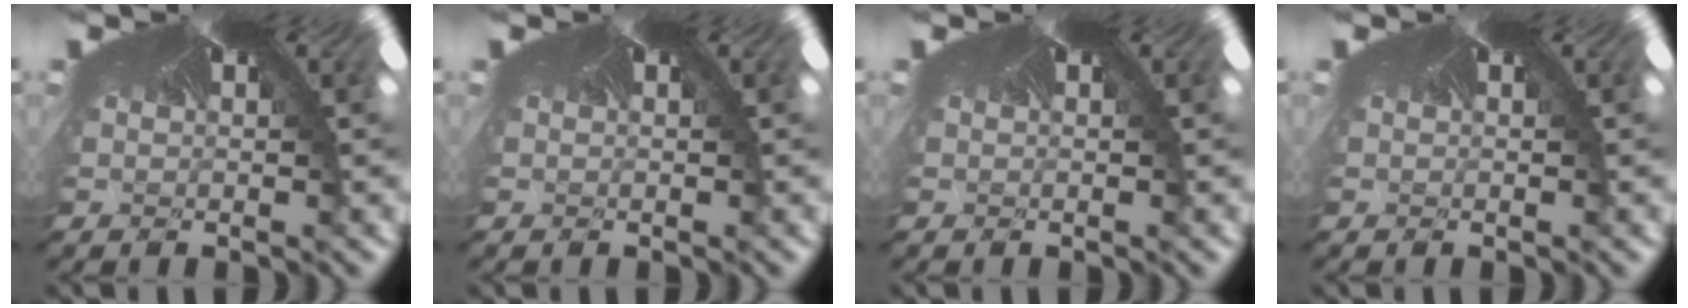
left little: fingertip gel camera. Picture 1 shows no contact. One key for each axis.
{"total": 0.0}
{"total": 0.0}
{"total": 0.0}